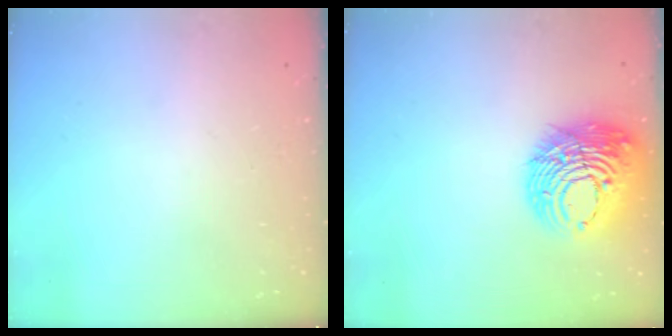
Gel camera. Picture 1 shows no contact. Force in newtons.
{"total": 16.6, "press": 16.4, "slide": 2.0}